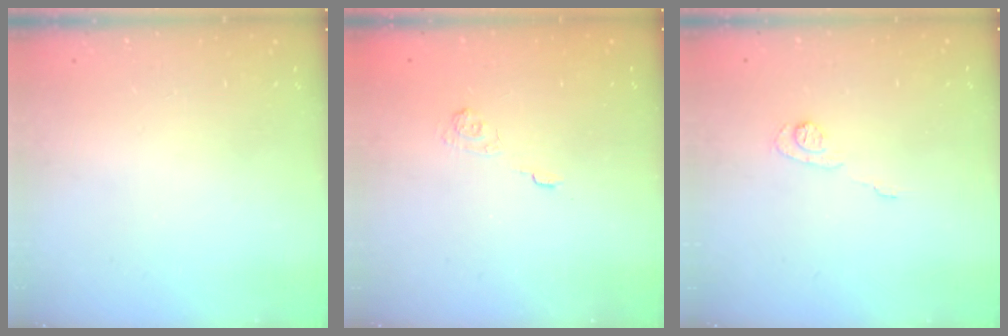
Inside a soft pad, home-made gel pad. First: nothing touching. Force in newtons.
{"total": 2.0, "press": 1.4, "slide": 1.4}
{"total": 6.4, "press": 6.3, "slide": 0.6}